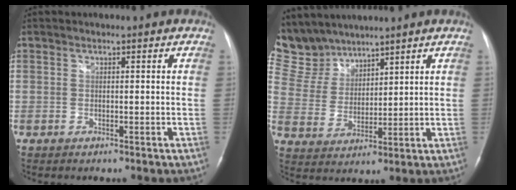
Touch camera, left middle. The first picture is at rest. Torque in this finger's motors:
{"motor_torque": [0.03, -0.02, -0.11, -0.06]}